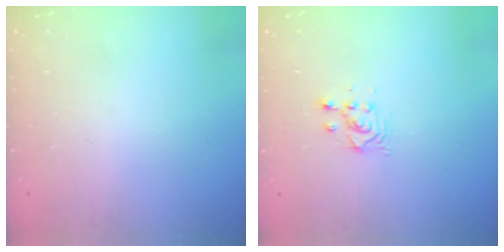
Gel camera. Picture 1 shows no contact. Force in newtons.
{"total": 2.8, "press": 2.8, "slide": 0.1}